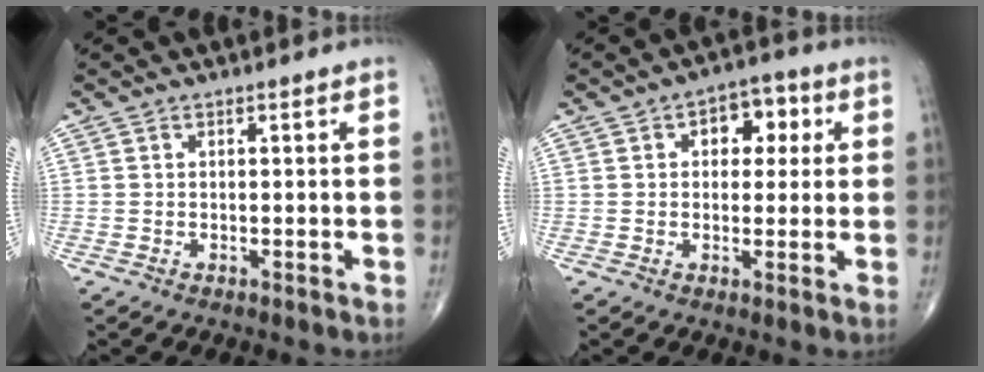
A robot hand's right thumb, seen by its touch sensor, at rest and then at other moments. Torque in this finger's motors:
{"motor_torque": [0.27, 1.62, 0.86, 0.15, 0.01]}